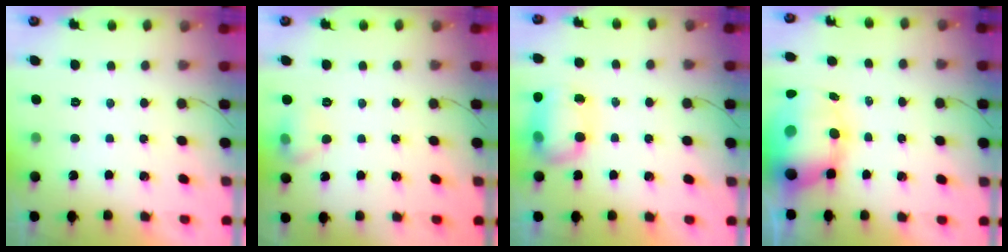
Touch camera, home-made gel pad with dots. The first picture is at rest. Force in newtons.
{"total": 6.3, "press": 6.2, "slide": 1.4}
{"total": 11.1, "press": 9.7, "slide": 5.3}
{"total": 12.3, "press": 11.9, "slide": 2.9}